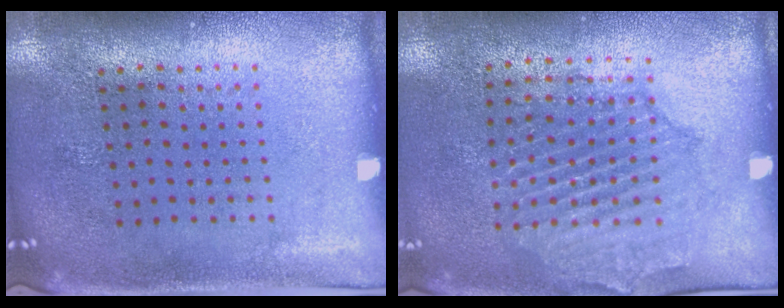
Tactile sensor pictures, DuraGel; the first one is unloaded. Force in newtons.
{"total": 1.6, "press": 1.6, "slide": 0.2}